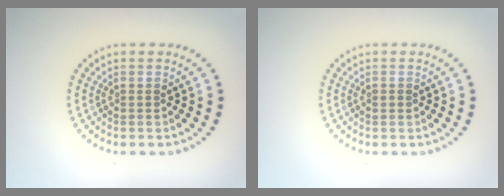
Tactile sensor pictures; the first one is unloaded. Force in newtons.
{"total": 0.6, "press": 0.6, "slide": 0.1}